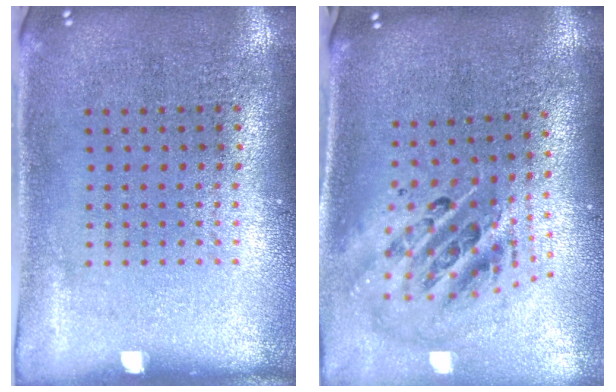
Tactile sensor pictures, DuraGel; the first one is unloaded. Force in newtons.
{"total": 2.6, "press": 1.8, "slide": 1.9}